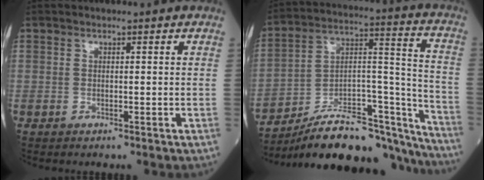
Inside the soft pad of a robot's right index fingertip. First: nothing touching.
{"total": 24.9, "force": [-21.9, 5.6, 10.3], "torque": [-0.121, 0.040, -0.336]}